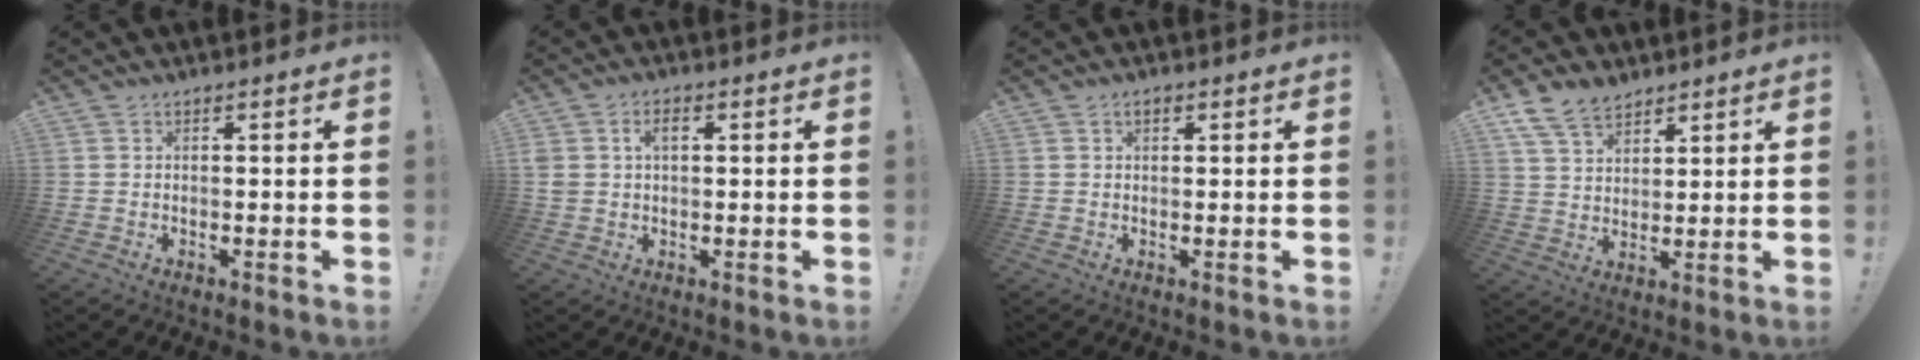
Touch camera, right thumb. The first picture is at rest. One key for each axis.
{"total": 4.1, "fx": 1.0, "fy": 2.7, "fz": 2.9, "tx": -0.067, "ty": 0.009, "tz": 0.015}
{"total": 1.4, "fx": 0.7, "fy": 0.8, "fz": 0.9, "tx": -0.018, "ty": 0.004, "tz": 0.011}
{"total": 9.6, "fx": 7.1, "fy": 5.3, "fz": 3.8, "tx": -0.075, "ty": -0.033, "tz": 0.140}